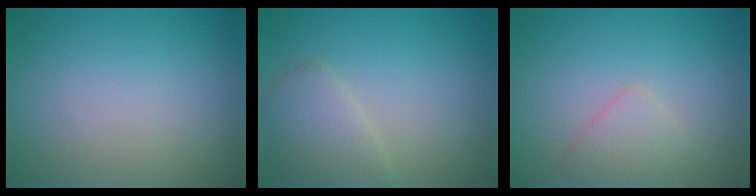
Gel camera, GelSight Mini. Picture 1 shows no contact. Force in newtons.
{"total": 2.7, "press": 2.7, "slide": 0.1}
{"total": 1.7, "press": 1.7, "slide": 0.0}